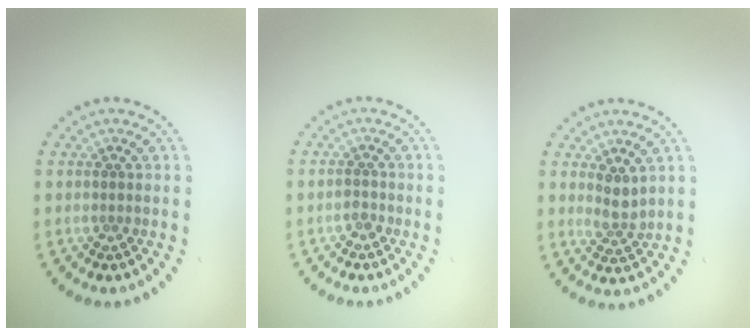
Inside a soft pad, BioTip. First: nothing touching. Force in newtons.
{"total": 0.9, "press": 0.8, "slide": 0.4}
{"total": 1.9, "press": 1.5, "slide": 1.2}